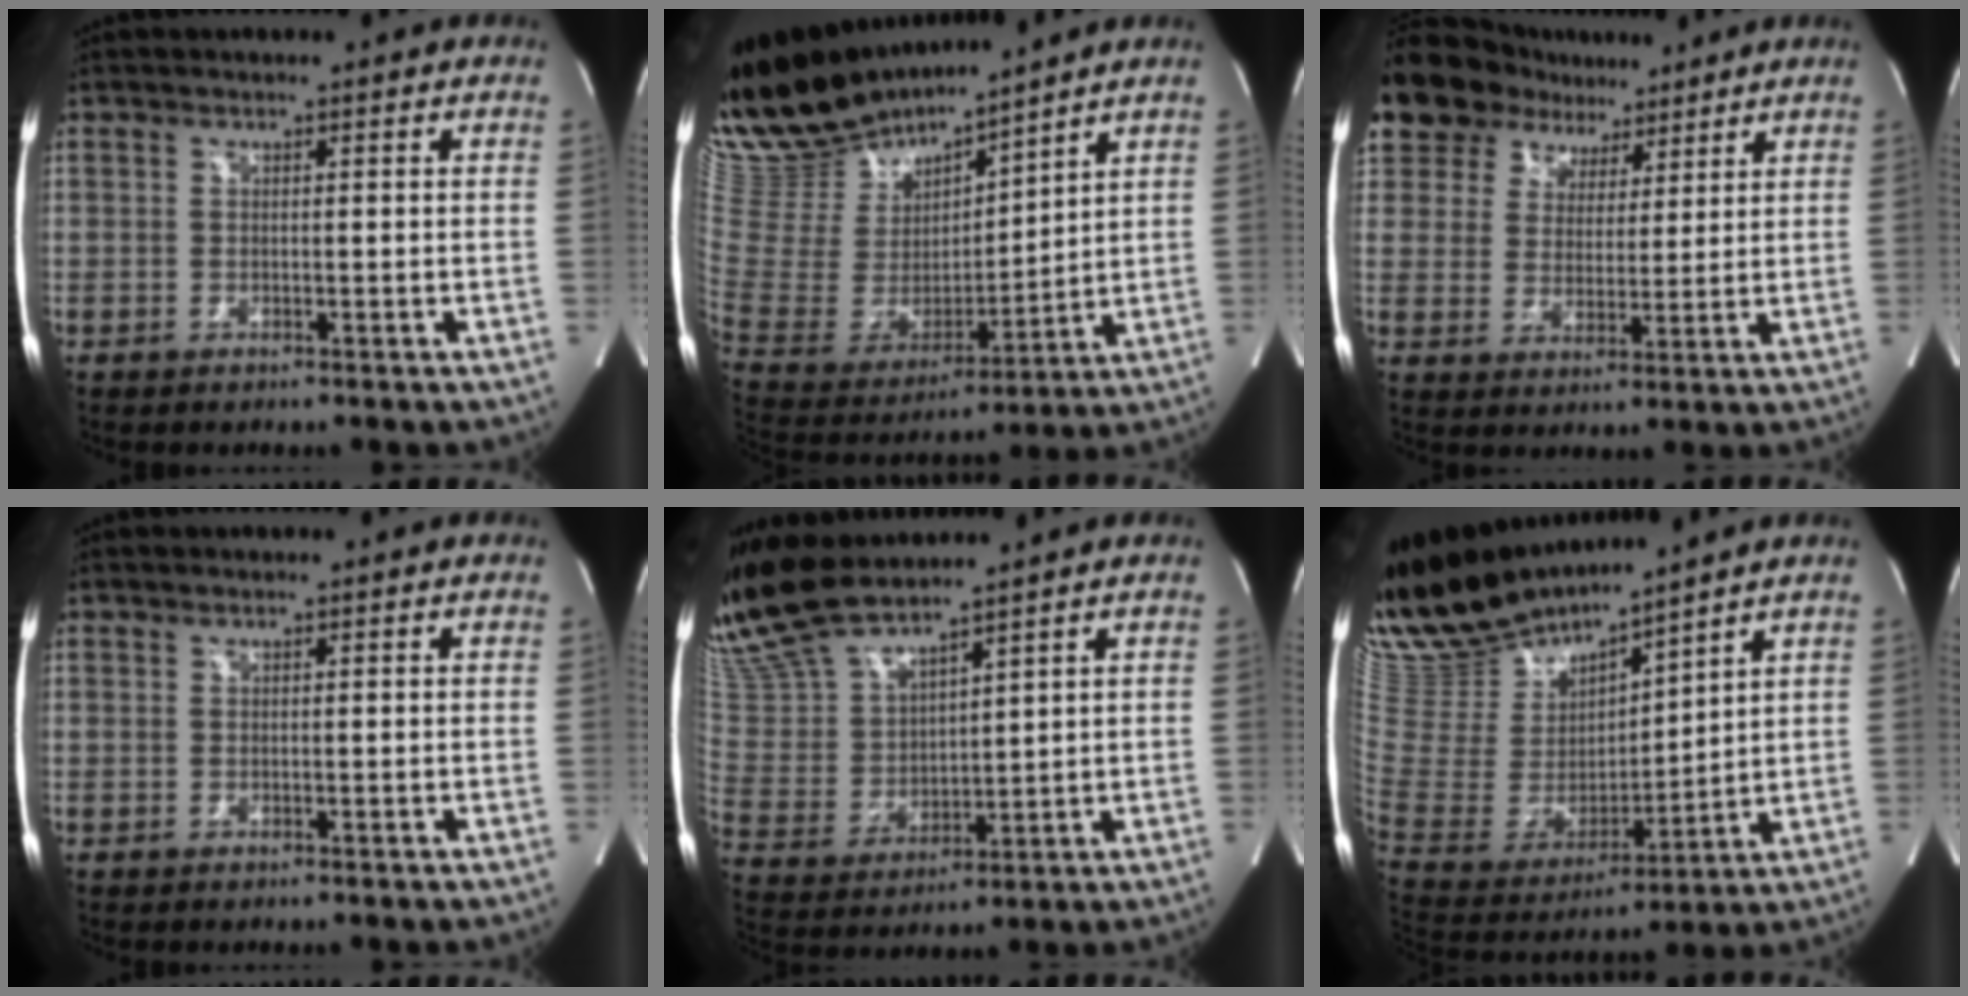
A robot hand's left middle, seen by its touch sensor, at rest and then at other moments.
{"total": 18.3, "force": [17.0, 3.7, 5.9], "torque": [-0.132, -0.001, 0.333]}
{"total": 15.7, "force": [11.1, 9.9, 5.0], "torque": [-0.115, 0.048, 0.193]}
{"total": 0.0}
{"total": 11.8, "force": [10.9, 1.1, 4.5], "torque": [-0.111, 0.006, 0.236]}
{"total": 17.0, "force": [15.7, 2.3, 6.1], "torque": [-0.140, -0.007, 0.320]}